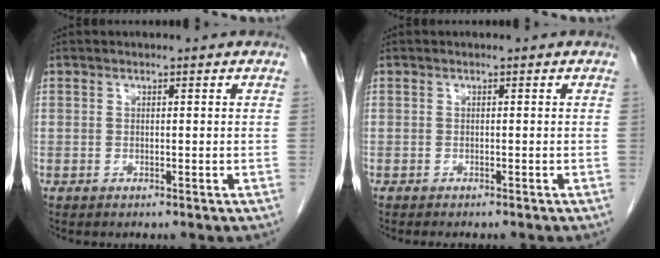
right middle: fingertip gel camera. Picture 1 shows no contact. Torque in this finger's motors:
{"motor_torque": [0.25, -0.04, -0.07, 0.00]}